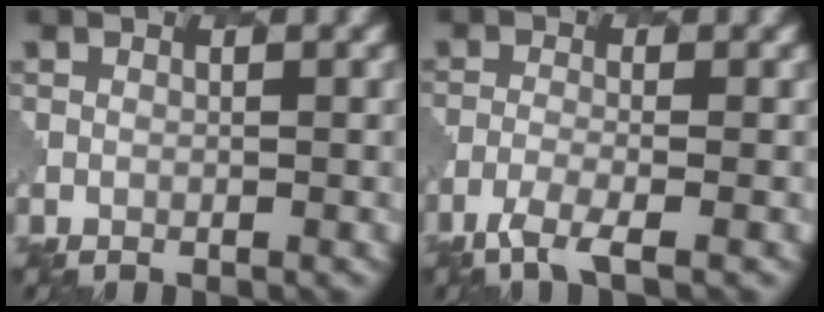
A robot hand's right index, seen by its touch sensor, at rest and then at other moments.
{"total": 3.2, "force": [-2.1, 0.6, 2.3], "torque": [-0.048, -0.006, -0.053]}